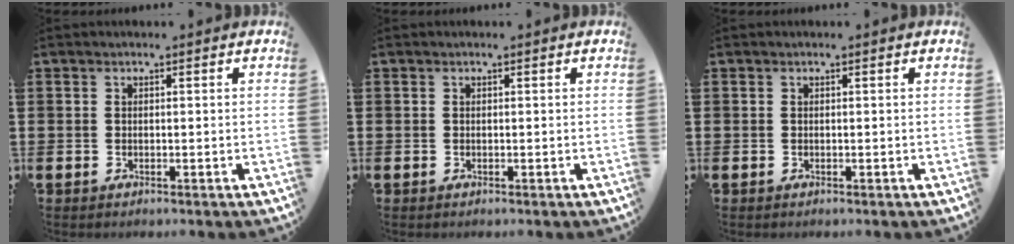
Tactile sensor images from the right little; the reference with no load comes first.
{"total": 0.0}
{"total": 0.0}